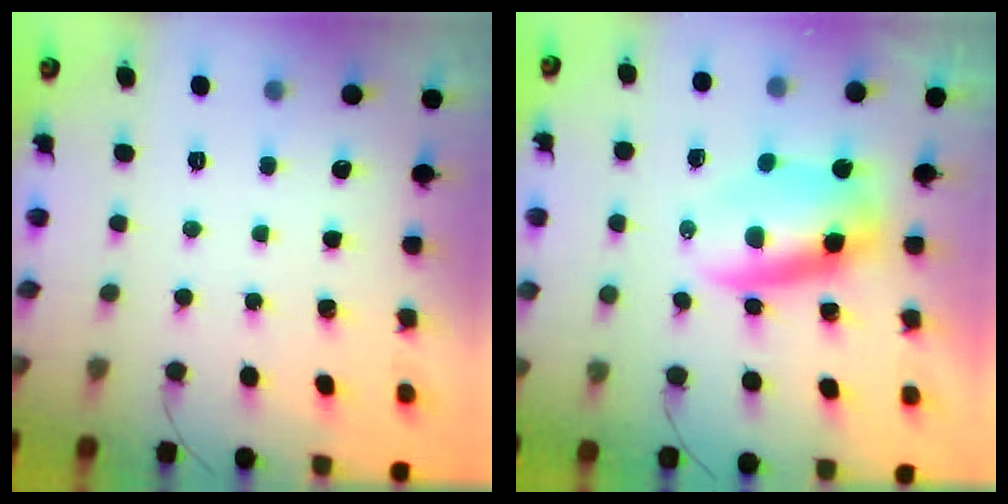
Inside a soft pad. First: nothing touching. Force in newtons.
{"total": 7.6, "press": 7.3, "slide": 2.1}